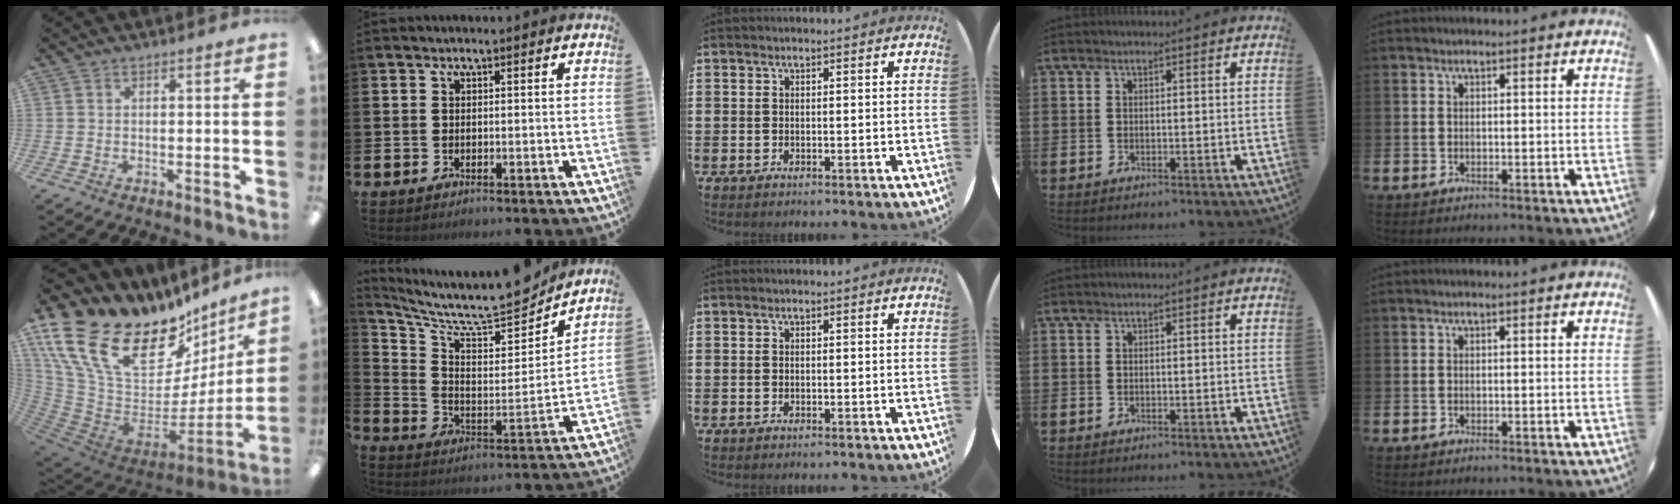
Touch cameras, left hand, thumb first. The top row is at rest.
{"thumb": {"total": 25.9, "force": [16.0, 13.1, 15.6], "torque": [-0.268, -0.121, 0.321]}, "index": {"total": 9.1, "force": [8.3, 1.3, 3.5], "torque": [-0.095, -0.076, 0.134]}}